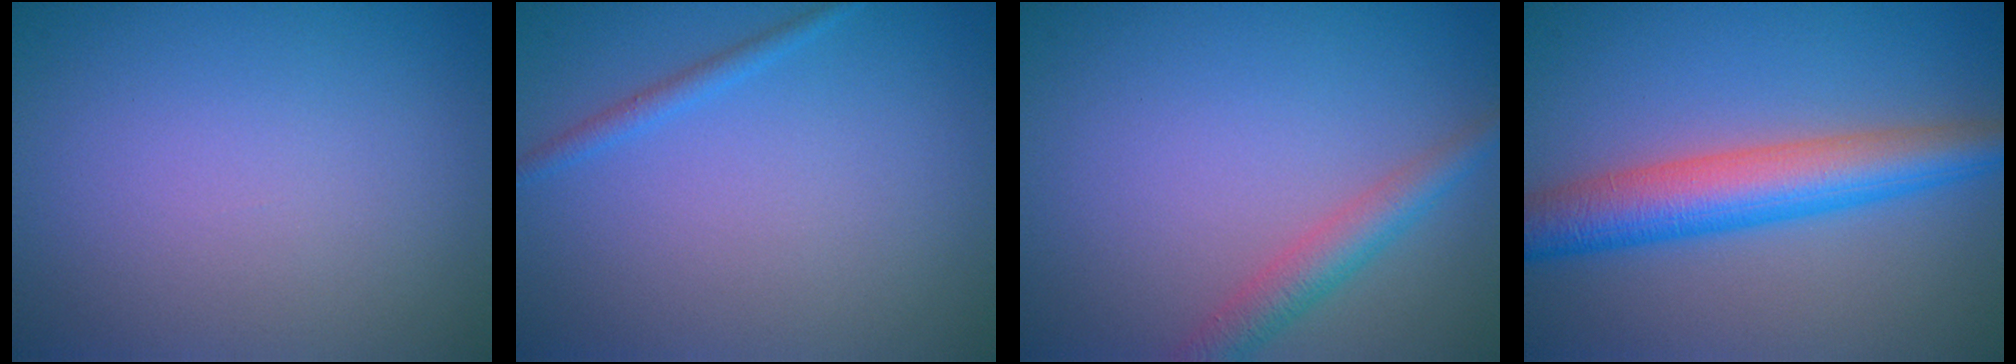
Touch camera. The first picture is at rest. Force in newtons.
{"total": 1.1, "press": 1.0, "slide": 0.1}
{"total": 2.8, "press": 2.8, "slide": 0.1}
{"total": 6.3, "press": 6.3, "slide": 0.1}